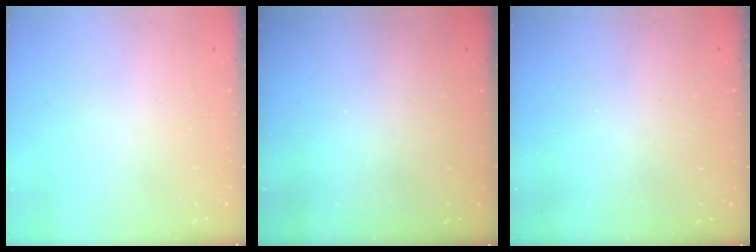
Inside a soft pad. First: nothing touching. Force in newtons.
{"total": 3.0, "press": 3.0, "slide": 0.1}
{"total": 3.2, "press": 3.2, "slide": 0.2}